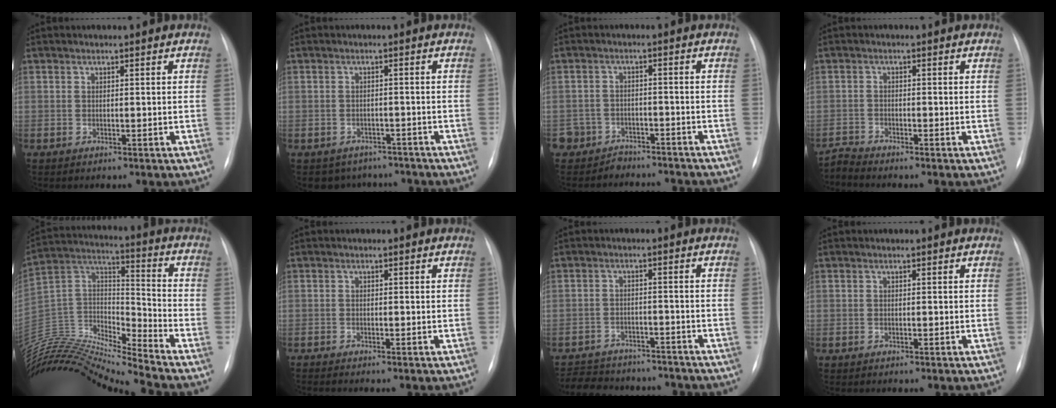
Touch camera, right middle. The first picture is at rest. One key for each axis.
{"total": 5.9, "fx": -5.0, "fy": 3.2, "fz": 0.0, "tx": 0.012, "ty": 0.018, "tz": -0.061}
{"total": 8.6, "fx": -7.3, "fy": 4.5, "fz": 0.4, "tx": -0.007, "ty": 0.018, "tz": -0.096}
{"total": 2.3, "fx": -2.1, "fy": -0.8, "fz": -0.6, "tx": 0.010, "ty": -0.016, "tz": -0.042}
{"total": 20.7, "fx": -19.8, "fy": -1.3, "fz": 5.9, "tx": -0.108, "ty": 0.028, "tz": -0.353}
{"total": 1.5, "fx": -1.3, "fy": 0.0, "fz": 0.7, "tx": -0.008, "ty": -0.002, "tz": -0.018}
{"total": 14.7, "fx": -13.0, "fy": 5.5, "fz": 4.0, "tx": -0.090, "ty": 0.012, "tz": -0.172}
{"total": 0.0}